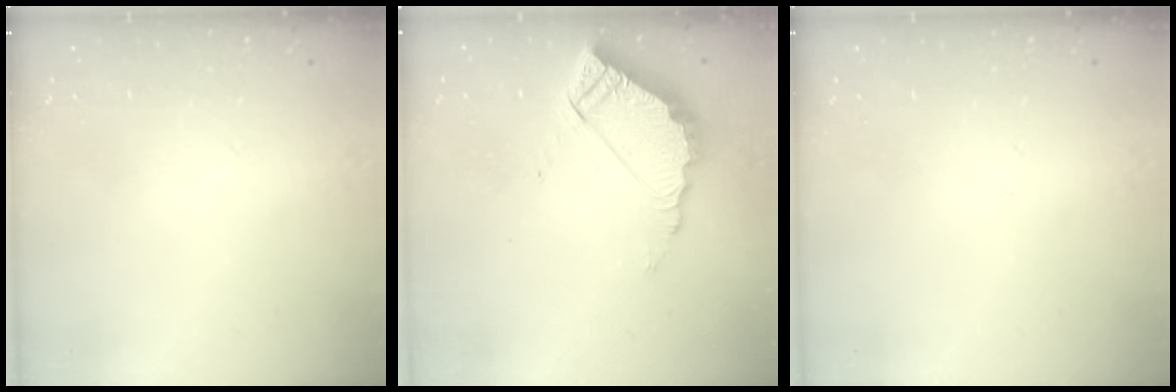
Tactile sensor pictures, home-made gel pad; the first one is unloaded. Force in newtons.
{"total": 9.7, "press": 9.6, "slide": 0.7}
{"total": 0.0}